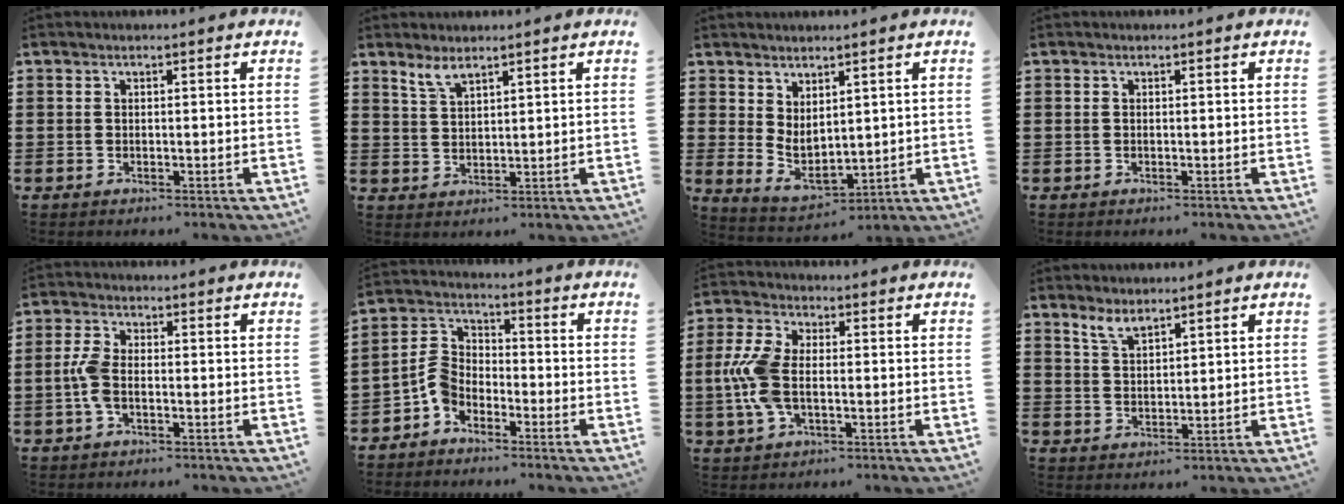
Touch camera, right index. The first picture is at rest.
{"total": 2.8, "force": [2.3, 0.8, 1.5], "torque": [-0.036, 0.002, 0.042]}
{"total": 2.7, "force": [1.7, 1.4, 1.6], "torque": [-0.044, -0.016, 0.030]}
{"total": 0.0}
{"total": 4.6, "force": [-1.0, 2.2, 3.9], "torque": [-0.105, -0.007, -0.027]}
{"total": 5.2, "force": [-3.2, 3.4, 2.4], "torque": [-0.077, 0.005, -0.071]}
{"total": 8.1, "force": [-0.8, 4.3, 6.8], "torque": [-0.180, -0.008, -0.025]}
{"total": 3.3, "force": [2.7, 1.2, 1.6], "torque": [-0.037, 0.003, 0.051]}